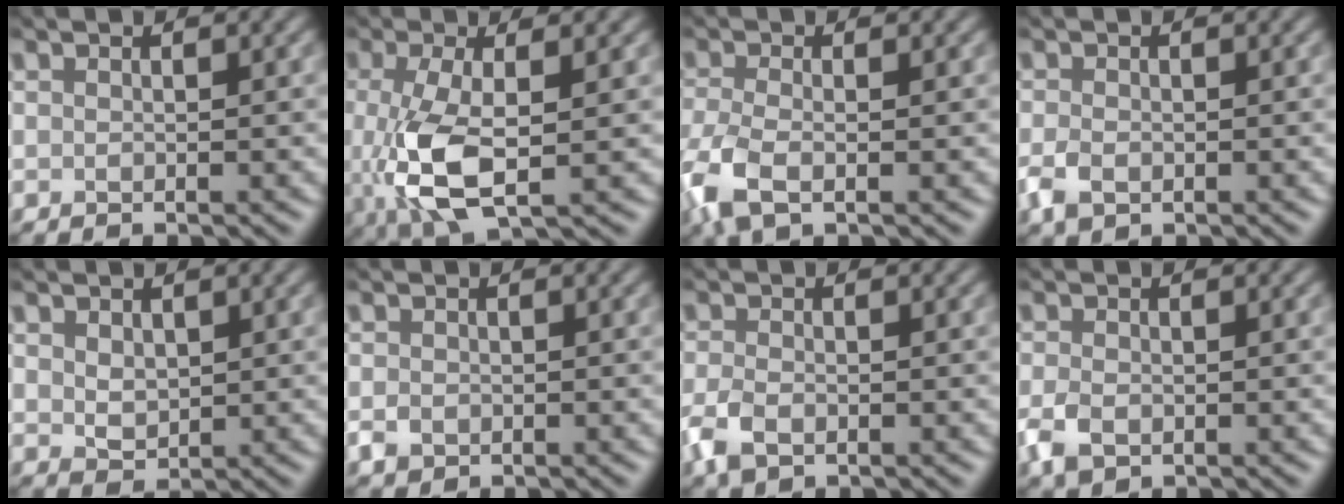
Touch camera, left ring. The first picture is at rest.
{"total": 6.4, "force": [-0.7, 2.5, 5.9], "torque": [-0.132, -0.013, -0.009]}
{"total": 4.1, "force": [-1.7, 1.7, 3.3], "torque": [-0.084, -0.009, -0.043]}
{"total": 2.0, "force": [-0.7, 1.3, 1.3], "torque": [-0.030, -0.005, -0.015]}
{"total": 1.9, "force": [0.8, 1.3, 1.1], "torque": [-0.022, -0.004, 0.021]}
{"total": 1.2, "force": [-0.3, 1.0, 0.6], "torque": [-0.011, -0.005, -0.007]}
{"total": 2.7, "force": [-1.2, 1.6, 1.8], "torque": [-0.044, -0.006, -0.028]}
{"total": 2.4, "force": [-0.8, 1.6, 1.6], "torque": [-0.038, -0.008, -0.017]}